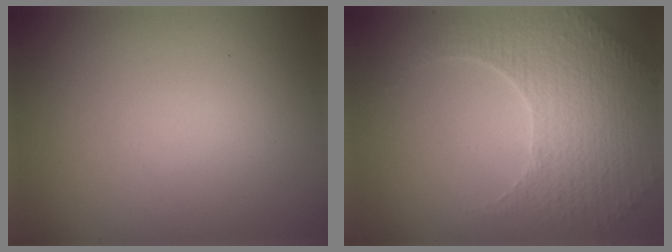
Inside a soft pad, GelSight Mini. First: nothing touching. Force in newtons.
{"total": 5.1, "press": 3.7, "slide": 3.6}